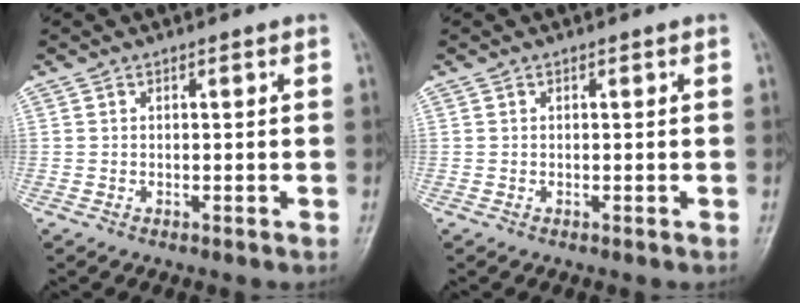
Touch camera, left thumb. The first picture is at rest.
{"total": 0.0}